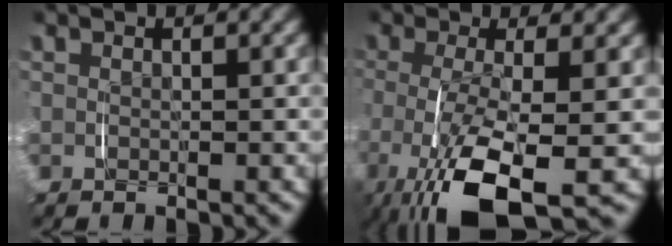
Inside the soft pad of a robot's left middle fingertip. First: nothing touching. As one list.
[{"total": 7.3, "force": [-2.4, 2.2, 6.5], "torque": [-0.133, -0.018, -0.031]}]